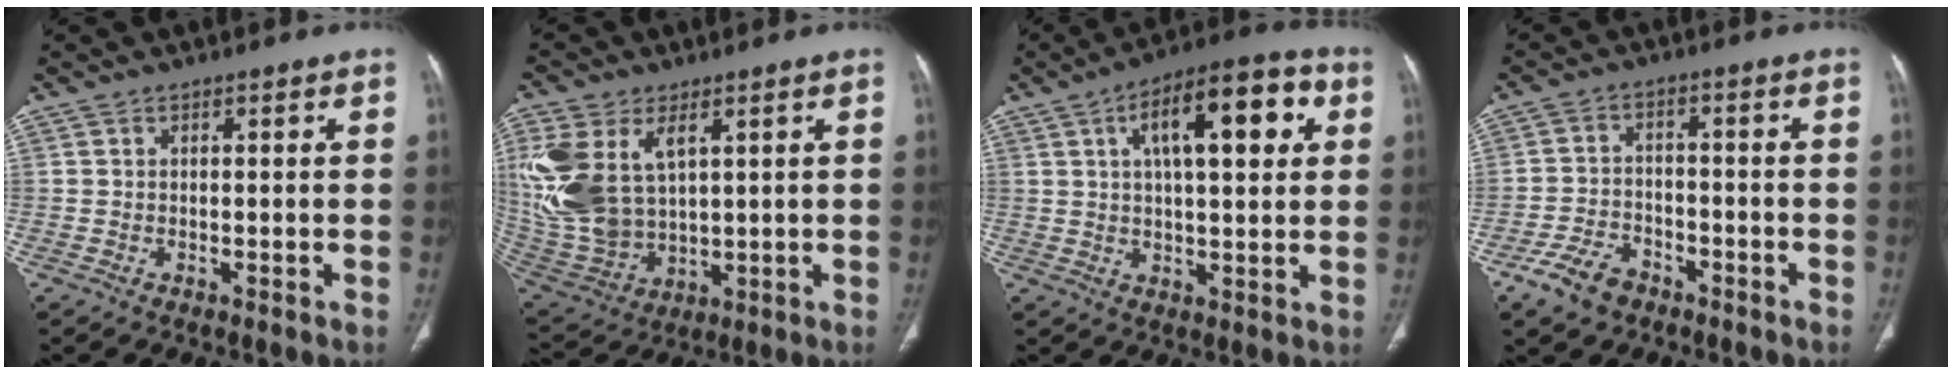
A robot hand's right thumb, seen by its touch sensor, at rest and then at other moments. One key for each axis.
{"total": 18.5, "fx": 5.4, "fy": 11.4, "fz": 13.5, "tx": -0.303, "ty": -0.016, "tz": 0.124}
{"total": 16.2, "fx": 5.1, "fy": 6.3, "fz": 14.0, "tx": -0.184, "ty": 0.014, "tz": 0.069}
{"total": 7.2, "fx": -4.7, "fy": 4.3, "fz": 3.3, "tx": -0.058, "ty": 0.026, "tz": -0.082}